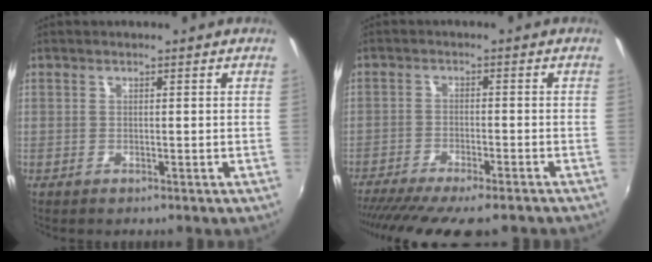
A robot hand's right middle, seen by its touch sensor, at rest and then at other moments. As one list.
[{"total": 14.9, "force": [-12.4, 2.6, 7.8], "torque": [-0.158, -0.052, -0.192]}]